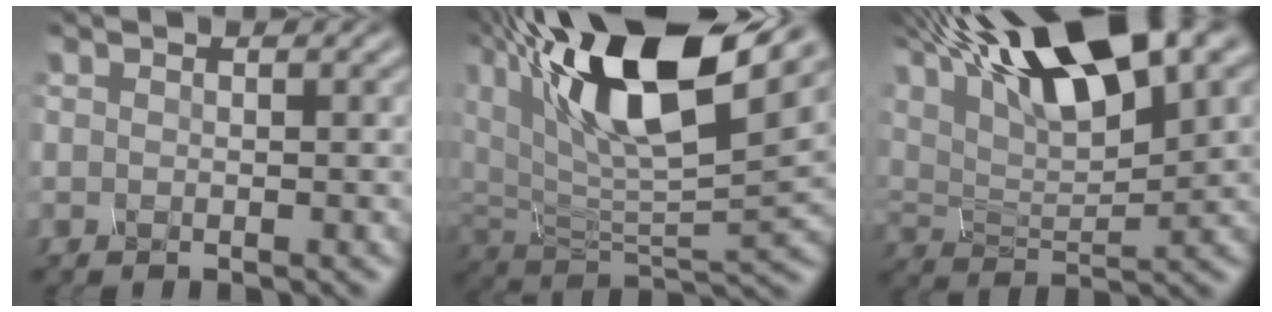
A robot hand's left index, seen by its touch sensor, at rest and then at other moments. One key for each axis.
{"total": 14.4, "fx": 9.1, "fy": 4.9, "fz": 10.0, "tx": -0.218, "ty": 0.025, "tz": 0.180}
{"total": 13.9, "fx": 9.3, "fy": 3.5, "fz": 9.8, "tx": -0.205, "ty": 0.033, "tz": 0.171}